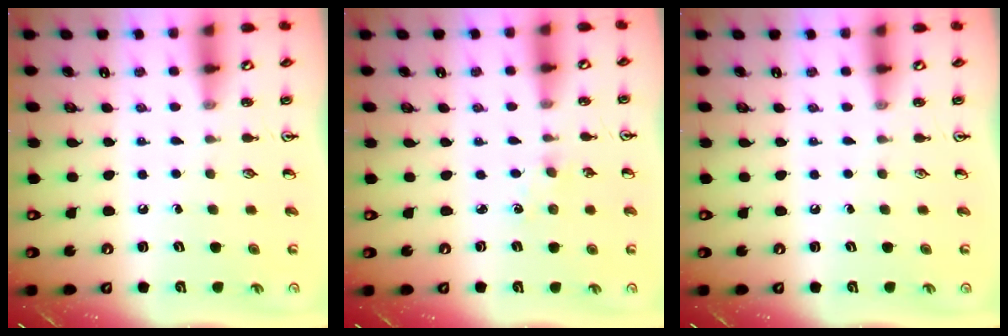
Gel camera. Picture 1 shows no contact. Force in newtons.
{"total": 1.2, "press": 1.2, "slide": 0.3}
{"total": 0.0}